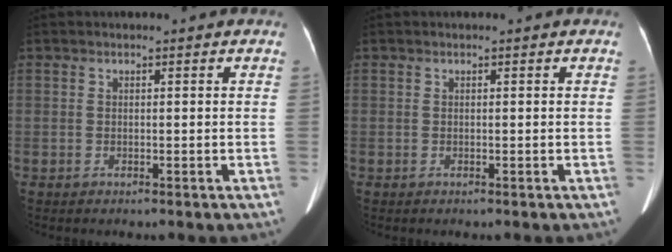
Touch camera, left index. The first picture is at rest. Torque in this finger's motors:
{"motor_torque": [0.00, 0.00, 0.00, 0.00]}